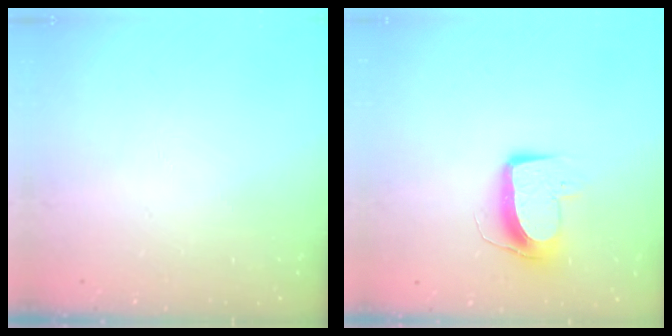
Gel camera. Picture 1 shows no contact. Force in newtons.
{"total": 10.5, "press": 10.5, "slide": 0.4}